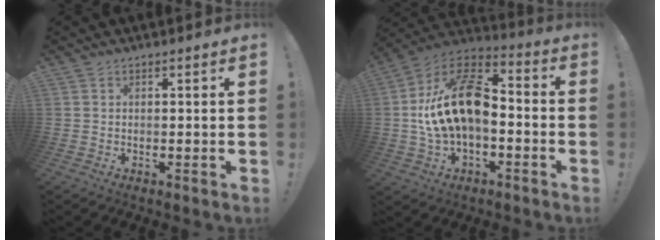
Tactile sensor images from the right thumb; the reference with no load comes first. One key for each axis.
{"total": 19.3, "fx": 0.5, "fy": 11.8, "fz": 15.4, "tx": -0.264, "ty": 0.013, "tz": 0.016}